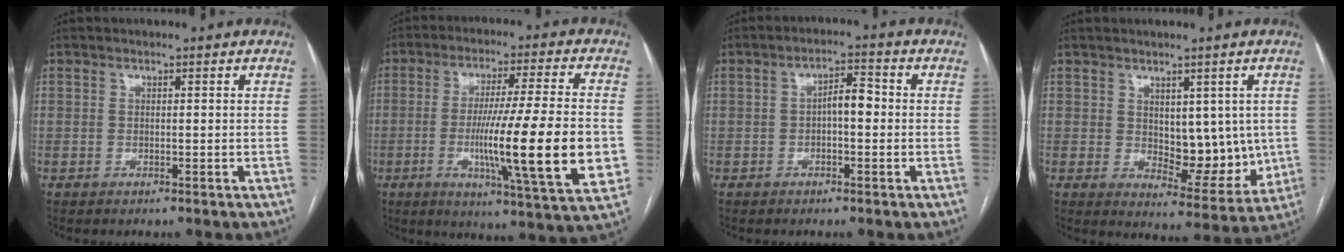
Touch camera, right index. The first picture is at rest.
{"total": 19.3, "force": [-3.5, 0.3, 19.0], "torque": [-0.273, -0.017, -0.052]}
{"total": 3.9, "force": [-0.3, 1.4, 3.6], "torque": [-0.057, 0.017, -0.007]}
{"total": 9.0, "force": [0.7, 5.1, 7.4], "torque": [-0.084, -0.005, 0.027]}